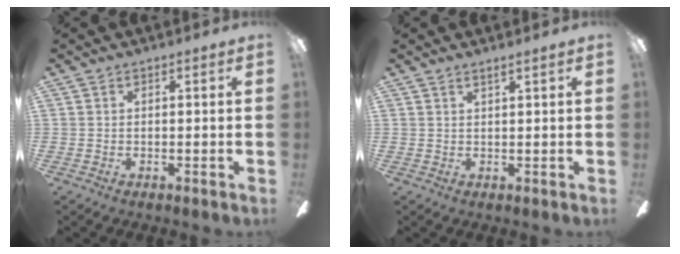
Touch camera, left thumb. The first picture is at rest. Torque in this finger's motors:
{"motor_torque": [-0.31, -0.10, -0.29, 0.01, 0.01]}